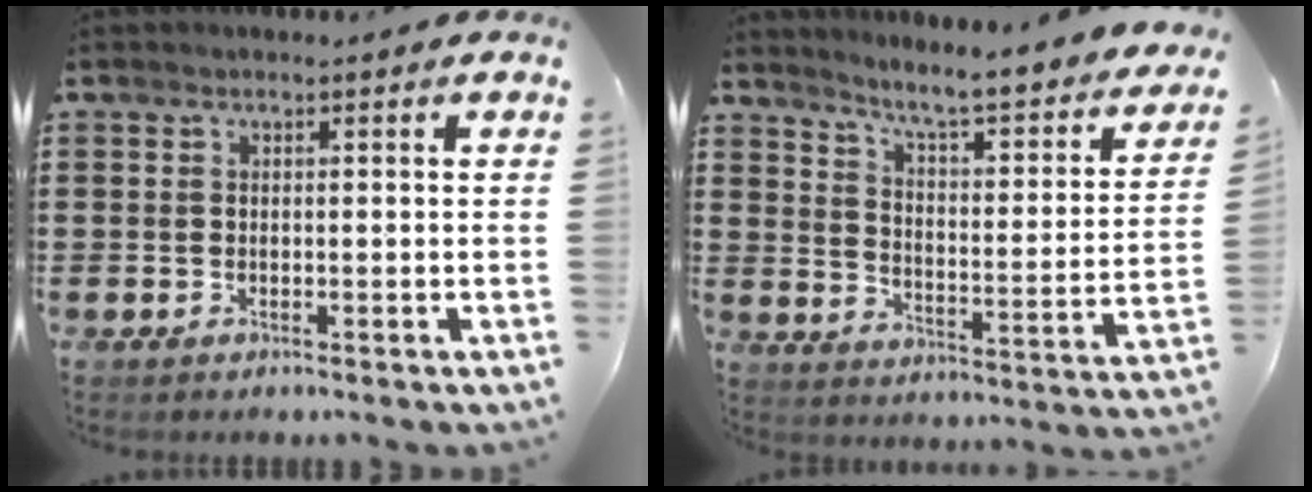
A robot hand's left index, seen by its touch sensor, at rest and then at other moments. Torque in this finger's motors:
{"motor_torque": [0.01, 0.00, 0.53, 0.10]}